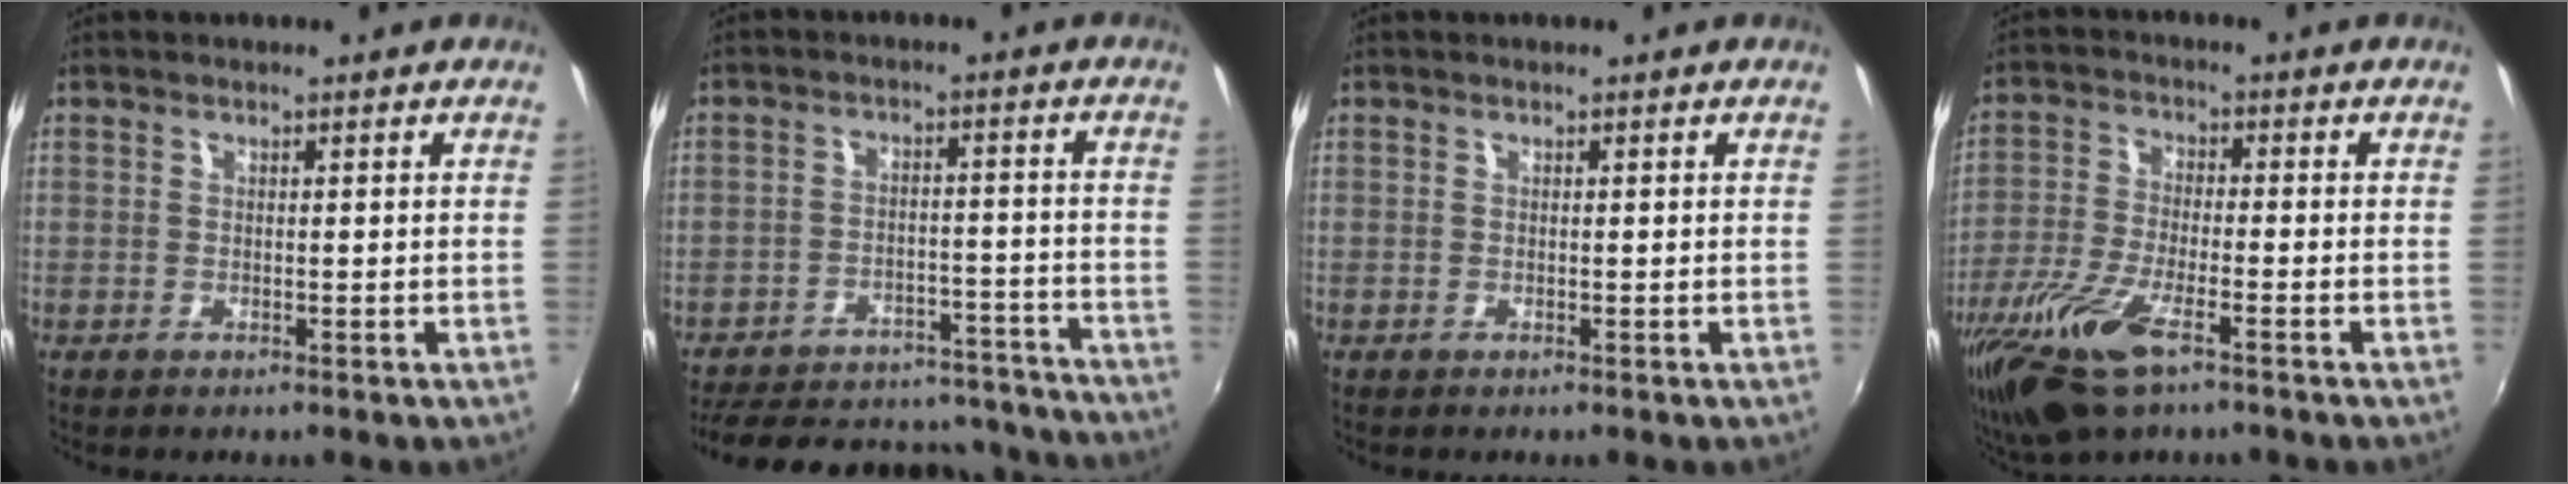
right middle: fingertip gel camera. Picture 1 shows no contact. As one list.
[{"total": 23.6, "force": [-20.1, 9.4, 8.0], "torque": [-0.172, 0.046, -0.240]}, {"total": 0.0}, {"total": 13.2, "force": [-7.9, 4.0, 9.8], "torque": [-0.218, -0.035, -0.155]}]